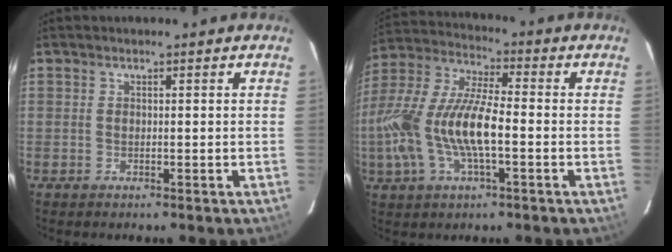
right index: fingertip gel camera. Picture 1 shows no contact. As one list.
[{"total": 17.4, "force": [-3.8, 5.9, 16.0], "torque": [-0.331, -0.003, -0.074]}]